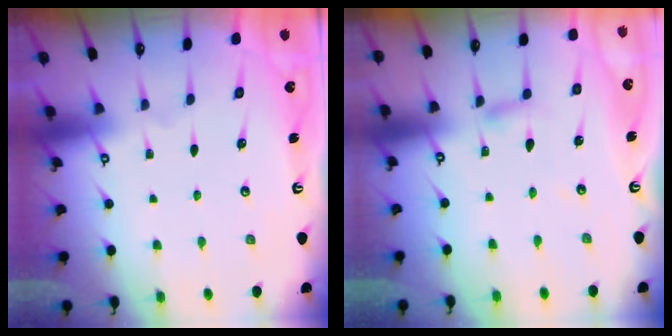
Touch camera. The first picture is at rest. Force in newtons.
{"total": 3.0, "press": 3.0, "slide": 0.2}